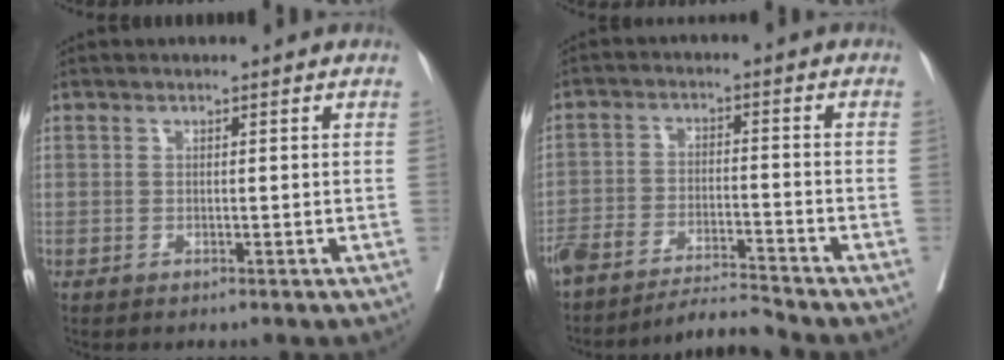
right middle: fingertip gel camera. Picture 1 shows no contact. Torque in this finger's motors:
{"motor_torque": [1.07, -1.07, 0.40, 0.21]}